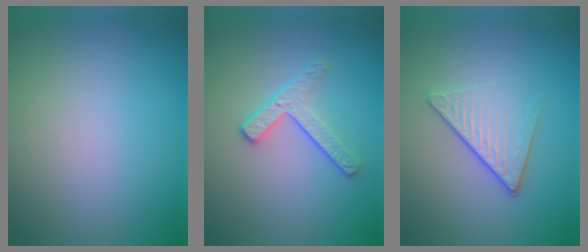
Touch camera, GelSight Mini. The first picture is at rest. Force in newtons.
{"total": 2.3, "press": 1.7, "slide": 1.6}
{"total": 4.1, "press": 2.9, "slide": 2.9}